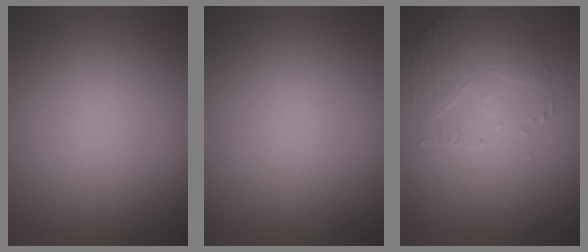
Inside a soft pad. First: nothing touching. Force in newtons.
{"total": 0.0}
{"total": 2.2, "press": 1.8, "slide": 1.2}